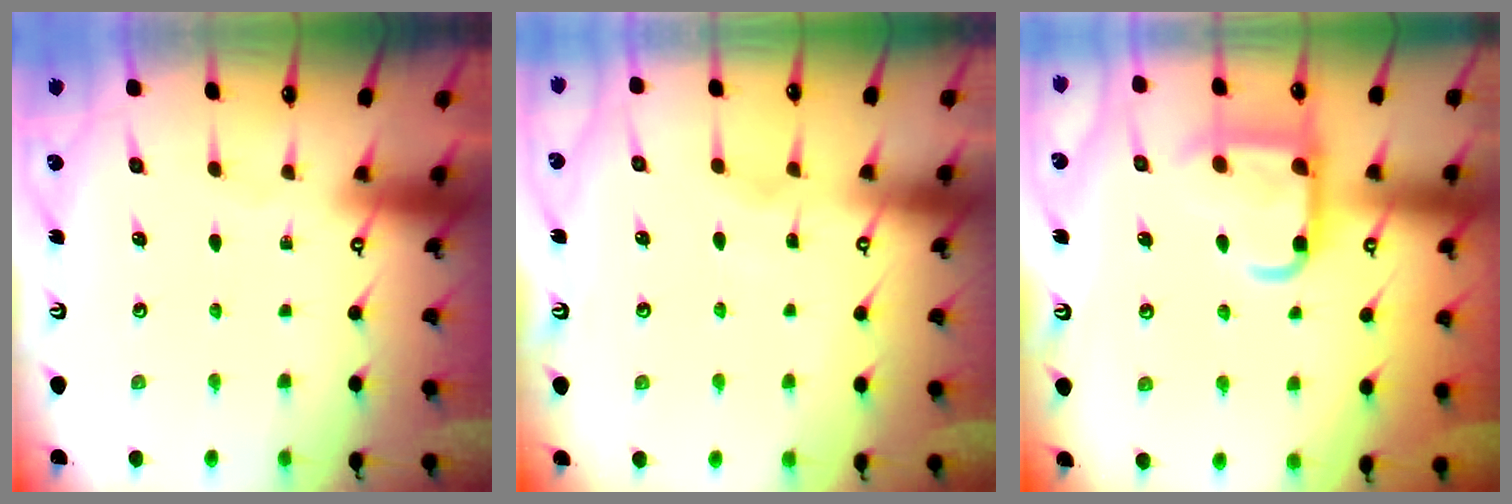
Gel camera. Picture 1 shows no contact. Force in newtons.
{"total": 2.6, "press": 2.6, "slide": 0.3}
{"total": 13.4, "press": 13.3, "slide": 1.4}